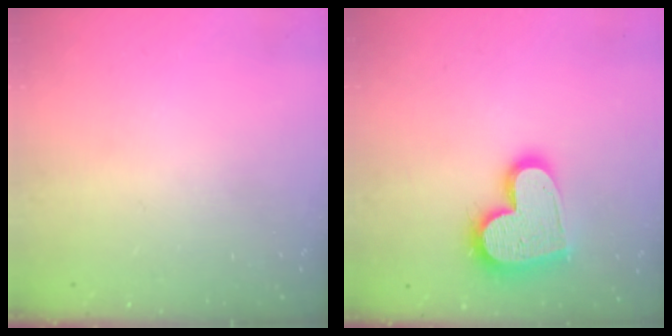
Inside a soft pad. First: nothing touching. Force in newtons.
{"total": 17.9, "press": 17.9, "slide": 1.4}